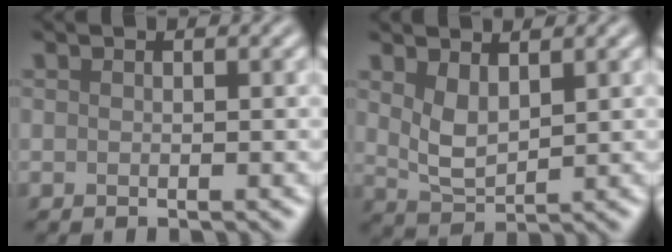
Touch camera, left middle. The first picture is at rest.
{"total": 2.9, "force": [1.4, 1.4, 2.2], "torque": [-0.052, -0.005, 0.034]}